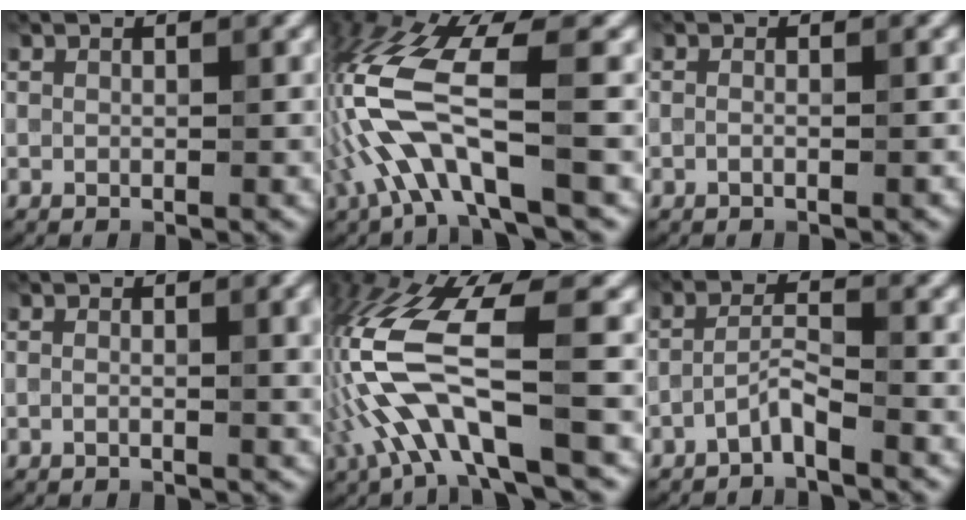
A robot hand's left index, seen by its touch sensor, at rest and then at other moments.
{"total": 9.3, "force": [-2.1, 3.0, 8.6], "torque": [-0.200, 0.012, -0.047]}
{"total": 0.9, "force": [-0.4, 0.3, 0.8], "torque": [-0.015, -0.005, -0.012]}
{"total": 4.0, "force": [0.3, 1.6, 3.7], "torque": [-0.034, 0.012, -0.008]}
{"total": 10.3, "force": [-2.1, 3.3, 9.5], "torque": [-0.215, 0.012, -0.045]}
{"total": 2.1, "force": [-1.7, 0.2, 1.3], "torque": [-0.030, 0.009, -0.039]}